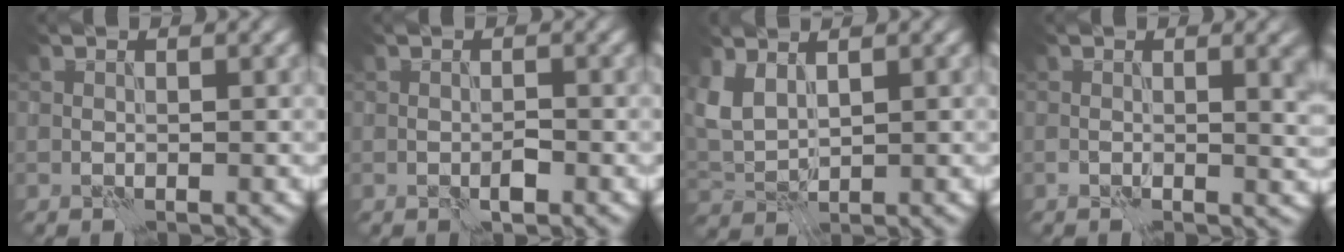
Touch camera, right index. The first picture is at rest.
{"total": 1.0, "force": [-0.6, 0.3, 0.8], "torque": [-0.016, 0.001, -0.009]}
{"total": 2.6, "force": [2.2, 0.9, 1.3], "torque": [-0.042, 0.002, 0.049]}
{"total": 3.1, "force": [0.2, 1.1, 2.9], "torque": [-0.038, -0.005, 0.000]}